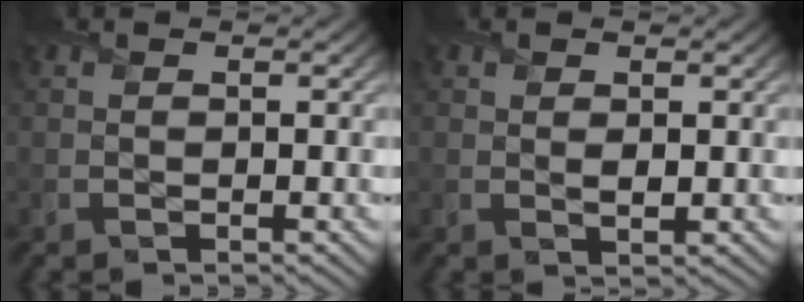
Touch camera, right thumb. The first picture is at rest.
{"total": 1.2, "force": [0.3, 0.7, 0.9], "torque": [-0.020, -0.006, 0.005]}